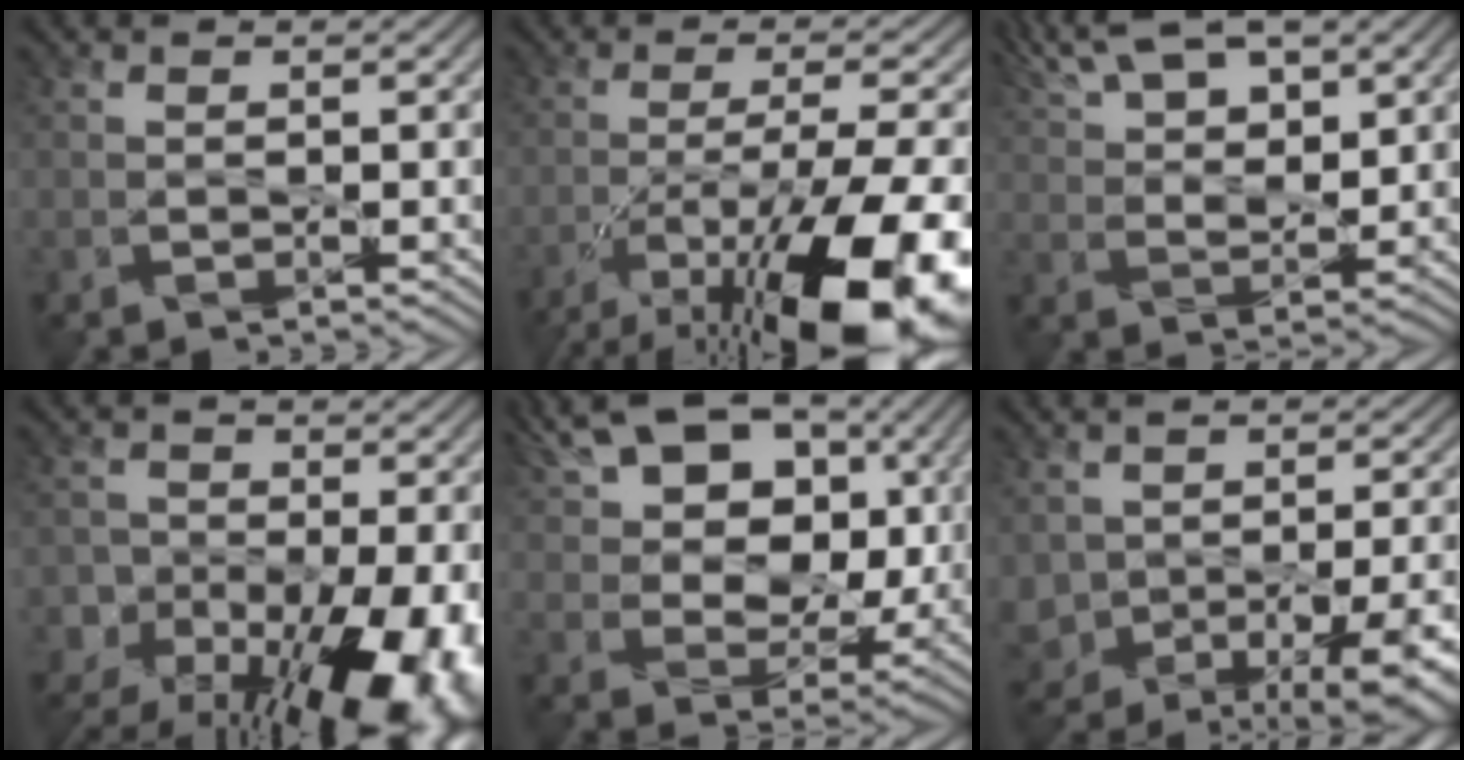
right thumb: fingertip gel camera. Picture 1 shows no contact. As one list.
[{"total": 16.8, "force": [-9.8, 5.0, 12.7], "torque": [-0.216, -0.015, -0.157]}, {"total": 11.7, "force": [7.1, 4.8, 8.0], "torque": [-0.177, 0.021, 0.121]}, {"total": 19.8, "force": [-9.5, 12.1, 12.4], "torque": [-0.205, -0.043, -0.111]}, {"total": 14.9, "force": [5.3, 9.7, 9.9], "torque": [-0.198, 0.008, 0.094]}, {"total": 13.8, "force": [-5.6, 8.6, 9.3], "torque": [-0.161, -0.029, -0.053]}]